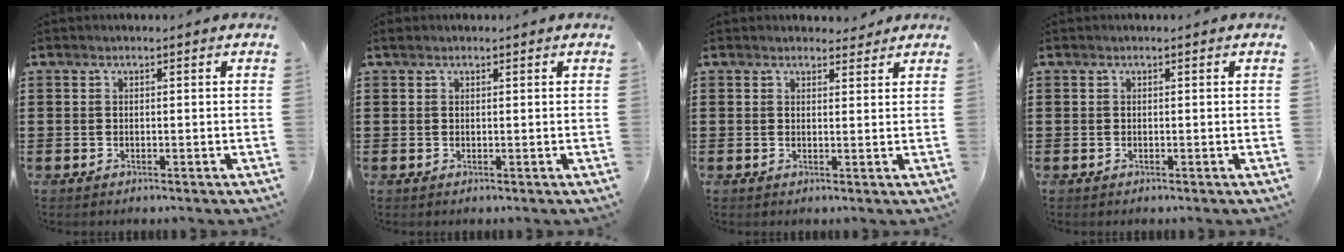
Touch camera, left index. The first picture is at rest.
{"total": 0.6, "force": [0.4, 0.4, 0.2], "torque": [-0.005, 0.004, 0.008]}
{"total": 2.2, "force": [2.0, 0.8, 0.3], "torque": [-0.003, -0.001, 0.037]}
{"total": 0.0}